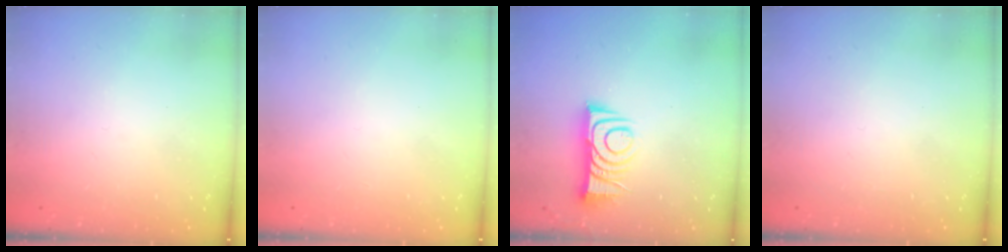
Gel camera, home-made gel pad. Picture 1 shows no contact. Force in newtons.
{"total": 1.5, "press": 1.5, "slide": 0.1}
{"total": 9.3, "press": 9.3, "slide": 0.6}
{"total": 1.8, "press": 1.8, "slide": 0.2}